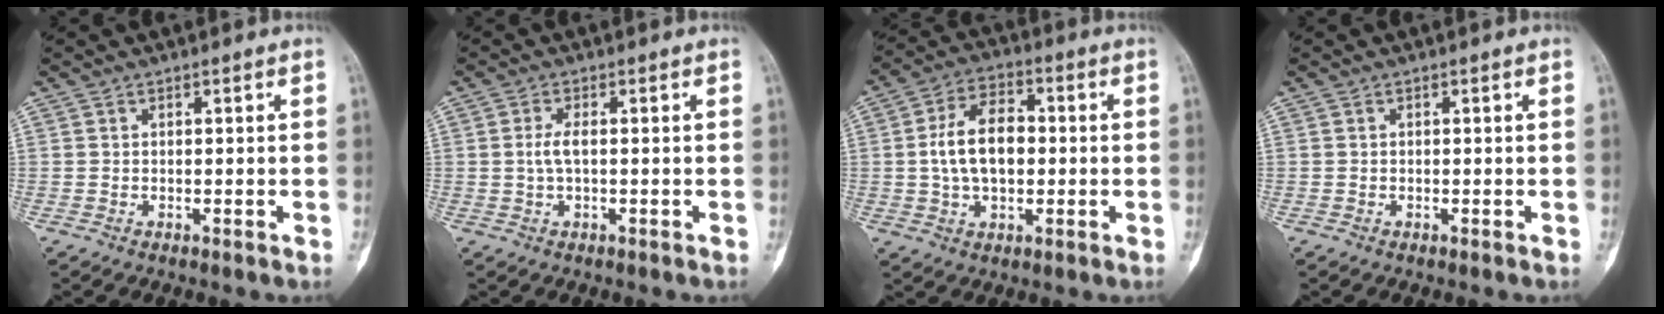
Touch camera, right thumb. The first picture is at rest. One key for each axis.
{"total": 2.6, "fx": 0.0, "fy": 0.9, "fz": 2.4, "tx": -0.058, "ty": 0.003, "tz": 0.001}
{"total": 11.2, "fx": 0.2, "fy": 6.9, "fz": 8.8, "tx": -0.146, "ty": 0.019, "tz": -0.001}
{"total": 0.0}